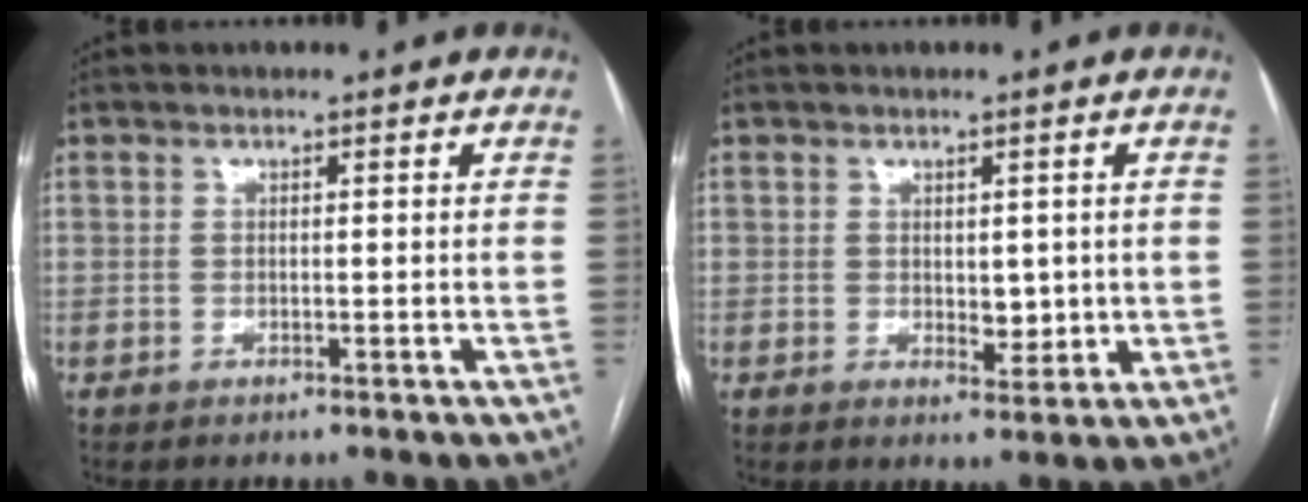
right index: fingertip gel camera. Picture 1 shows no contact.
{"total": 3.5, "force": [0.2, 2.1, 2.8], "torque": [-0.034, -0.005, 0.010]}